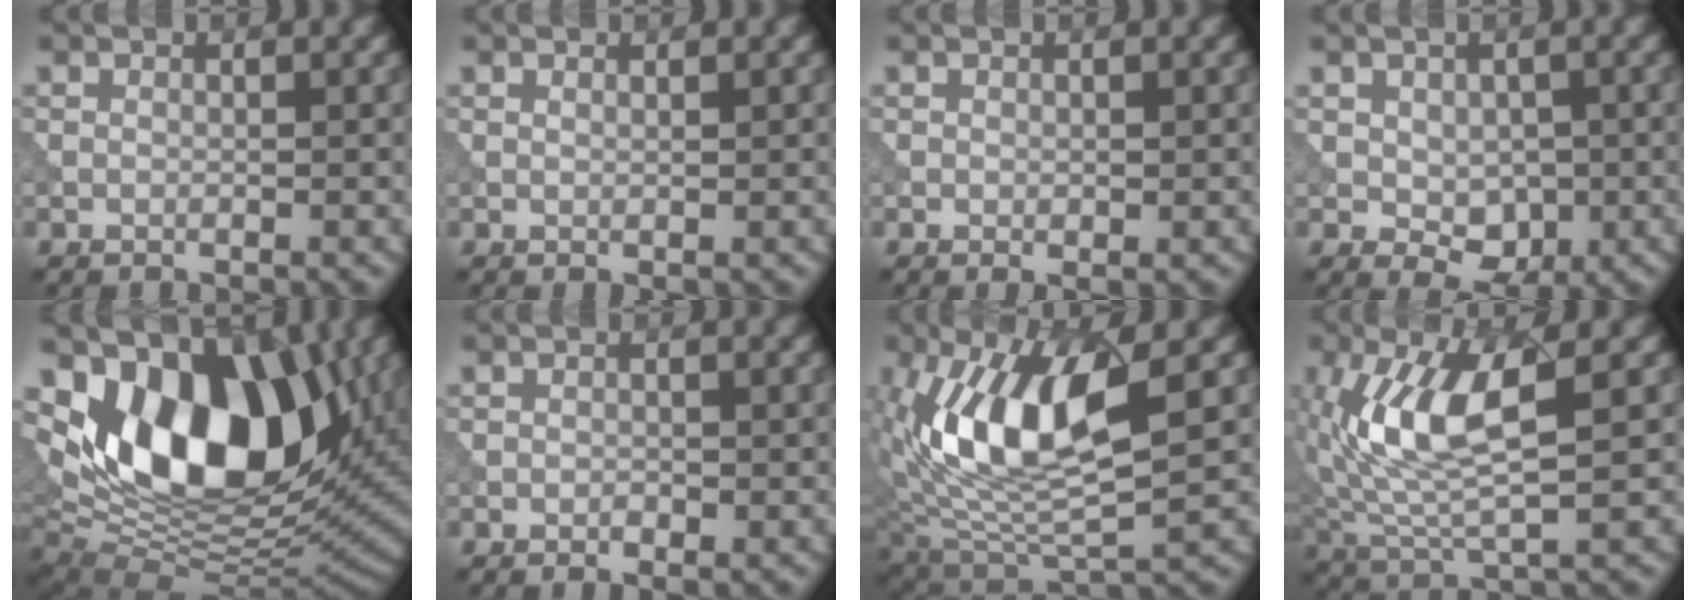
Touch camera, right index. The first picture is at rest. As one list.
[{"total": 0.0}, {"total": 0.6, "force": [0.0, 0.4, 0.4], "torque": [-0.005, -0.003, 0.003]}, {"total": 3.6, "force": [-0.1, 2.6, 2.5], "torque": [-0.040, -0.011, 0.001]}, {"total": 14.4, "force": [4.1, 8.3, 10.9], "torque": [-0.165, -0.006, 0.069]}, {"total": 0.8, "force": [-0.4, 0.5, 0.6], "torque": [-0.008, -0.002, -0.007]}, {"total": 10.1, "force": [2.0, 4.1, 9.1], "torque": [-0.178, -0.007, 0.037]}, {"total": 8.1, "force": [1.5, 2.8, 7.4], "torque": [-0.163, 0.001, 0.031]}]